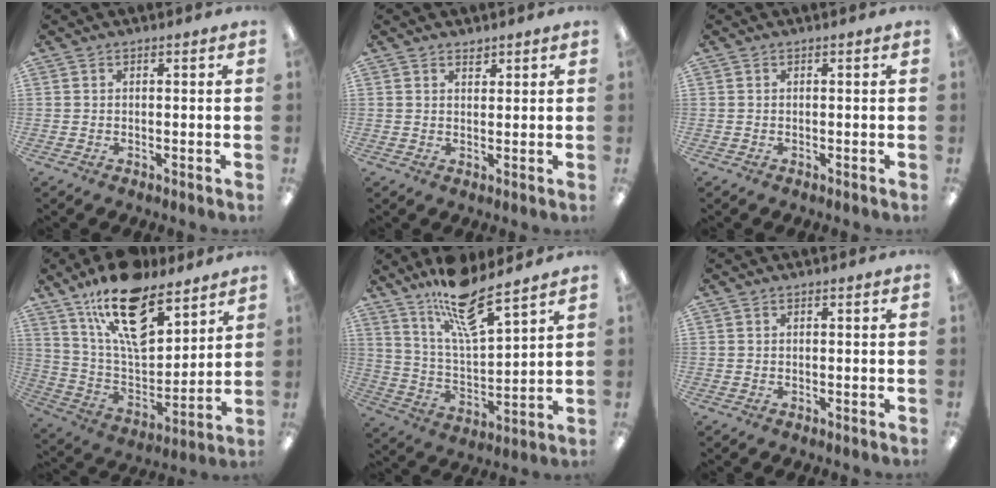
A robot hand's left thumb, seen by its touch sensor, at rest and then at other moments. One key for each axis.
{"total": 1.8, "fx": 1.6, "fy": 0.8, "fz": 0.4, "tx": 0.007, "ty": -0.009, "tz": 0.026}
{"total": 0.0}
{"total": 20.4, "fx": 13.9, "fy": 8.6, "fz": 12.1, "tx": -0.210, "ty": -0.079, "tz": 0.245}
{"total": 14.6, "fx": 11.5, "fy": 3.5, "fz": 8.3, "tx": -0.144, "ty": -0.070, "tz": 0.195}
{"total": 0.0}